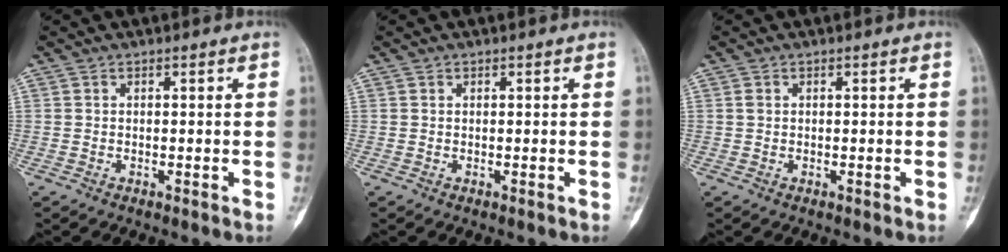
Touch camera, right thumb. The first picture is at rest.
{"total": 0.0}
{"total": 0.7, "force": [0.2, 0.6, 0.4], "torque": [-0.005, 0.003, 0.006]}